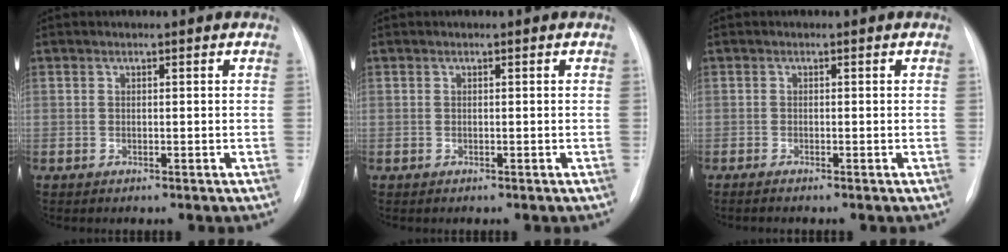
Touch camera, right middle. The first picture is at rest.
{"total": 0.0}
{"total": 1.0, "force": [-0.7, -0.1, 0.7], "torque": [-0.009, 0.000, -0.009]}